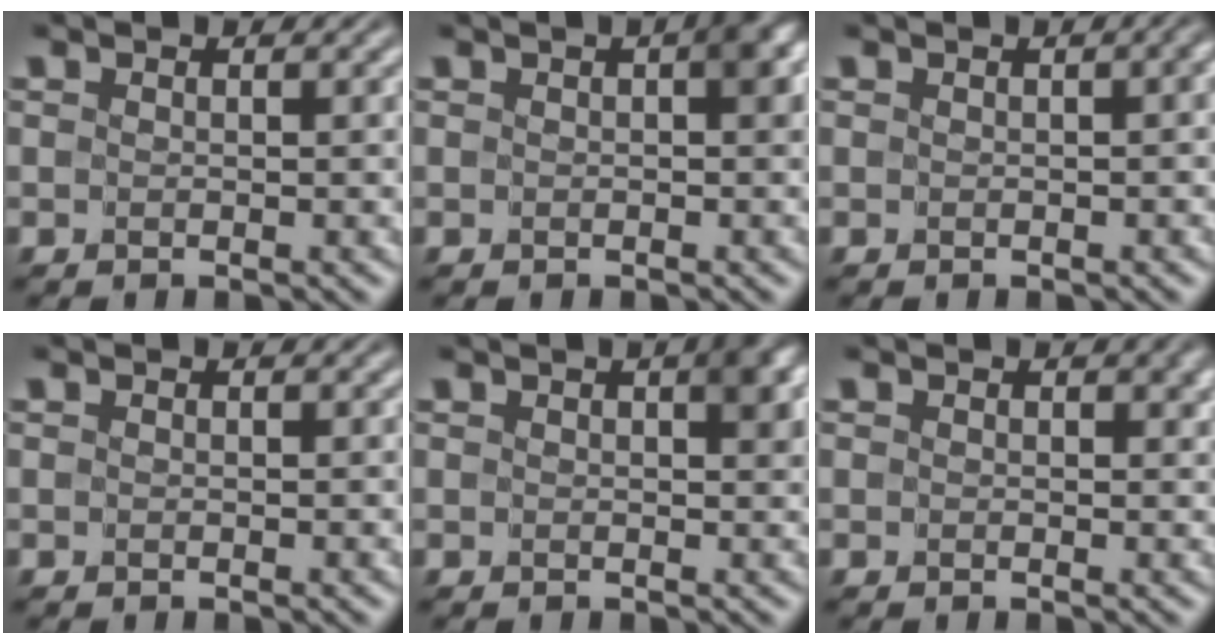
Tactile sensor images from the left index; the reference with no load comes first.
{"total": 2.0, "force": [0.2, 0.8, 1.8], "torque": [-0.016, 0.006, 0.002]}
{"total": 1.4, "force": [-0.1, 0.5, 1.3], "torque": [-0.010, 0.001, 0.006]}
{"total": 0.0}
{"total": 2.3, "force": [0.7, 0.9, 2.0], "torque": [-0.018, 0.005, 0.009]}
{"total": 1.2, "force": [0.4, 0.7, 0.8], "torque": [-0.007, -0.002, 0.007]}